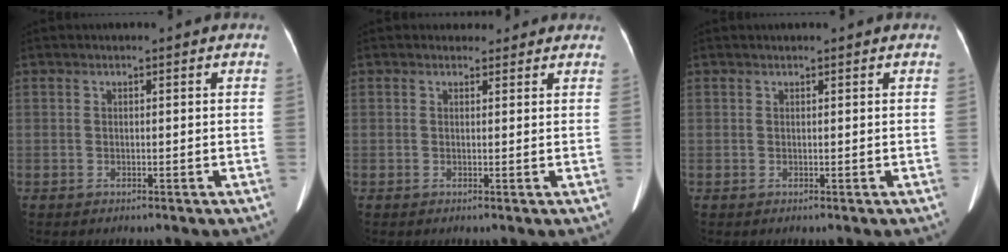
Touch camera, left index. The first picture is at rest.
{"total": 2.6, "force": [2.2, 1.3, 0.1], "torque": [0.002, 0.007, 0.021]}
{"total": 1.2, "force": [1.1, 0.1, 0.5], "torque": [-0.007, 0.018, 0.018]}